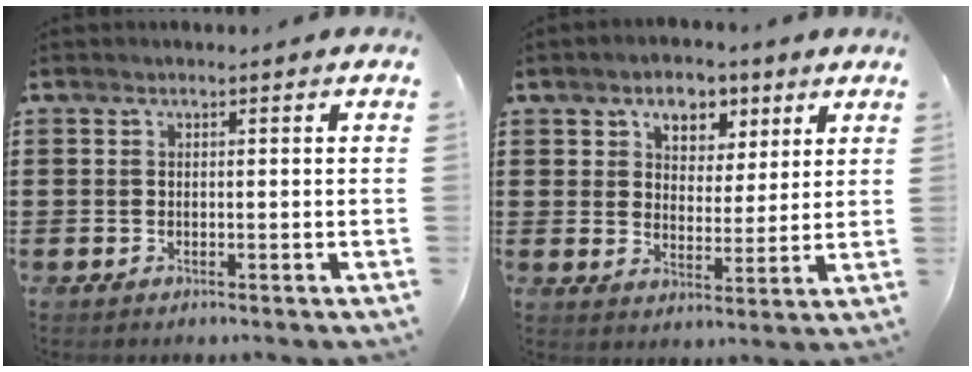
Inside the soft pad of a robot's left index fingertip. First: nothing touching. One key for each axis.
{"total": 5.5, "fx": 3.6, "fy": 3.8, "fz": 1.8, "tx": -0.035, "ty": 0.004, "tz": 0.058}